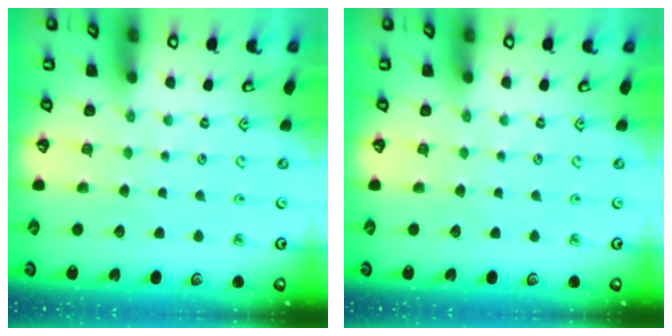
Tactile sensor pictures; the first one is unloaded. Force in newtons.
{"total": 0.0}